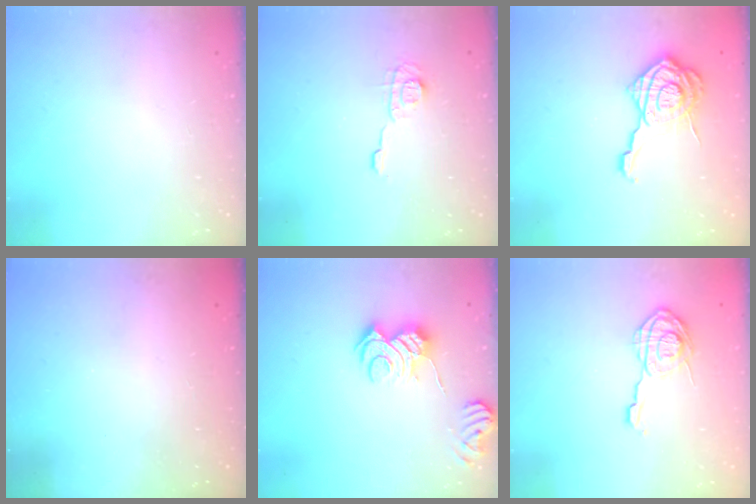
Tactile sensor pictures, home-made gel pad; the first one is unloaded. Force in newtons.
{"total": 6.8, "press": 6.8, "slide": 0.2}
{"total": 14.0, "press": 14.0, "slide": 1.0}
{"total": 2.3, "press": 2.2, "slide": 0.8}
{"total": 8.5, "press": 8.5, "slide": 0.7}
{"total": 12.7, "press": 12.7, "slide": 1.0}